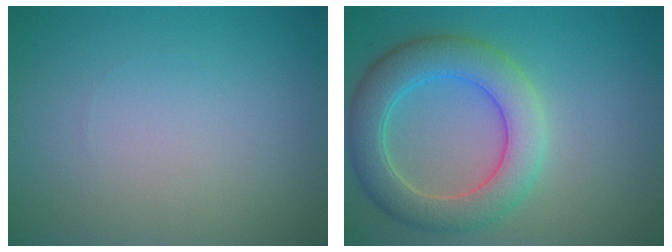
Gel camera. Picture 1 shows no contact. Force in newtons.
{"total": 6.3, "press": 6.3, "slide": 0.6}